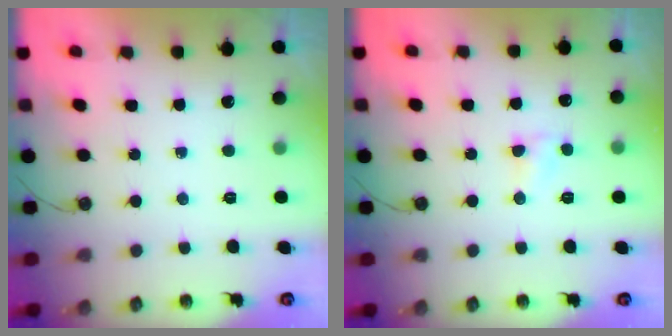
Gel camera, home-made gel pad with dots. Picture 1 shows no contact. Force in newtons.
{"total": 4.0, "press": 4.0, "slide": 0.5}